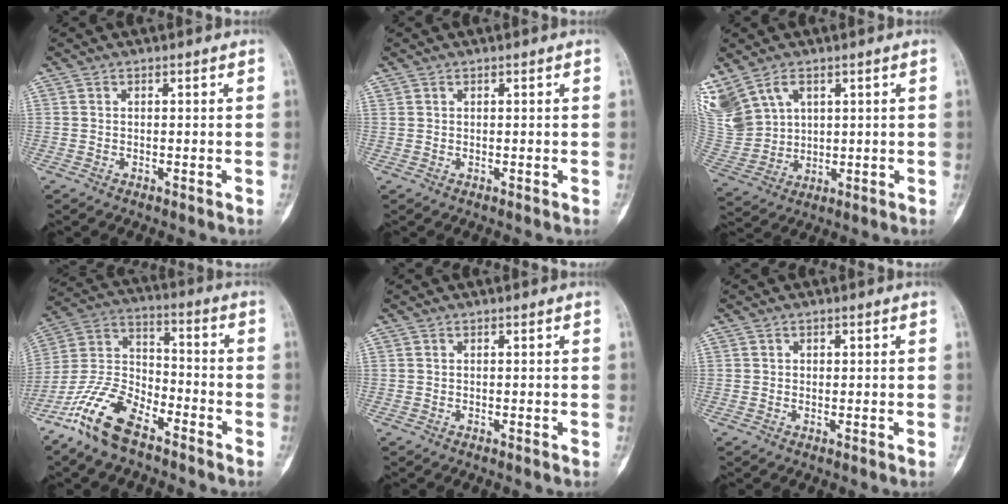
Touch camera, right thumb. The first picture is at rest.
{"total": 0.0}
{"total": 15.8, "force": [7.1, 11.1, 8.7], "torque": [-0.218, 0.002, 0.168]}
{"total": 14.3, "force": [-9.7, 6.1, 8.5], "torque": [-0.169, 0.055, -0.198]}
{"total": 0.0}
{"total": 0.6, "force": [0.1, 0.5, 0.3], "torque": [0.001, 0.001, 0.001]}